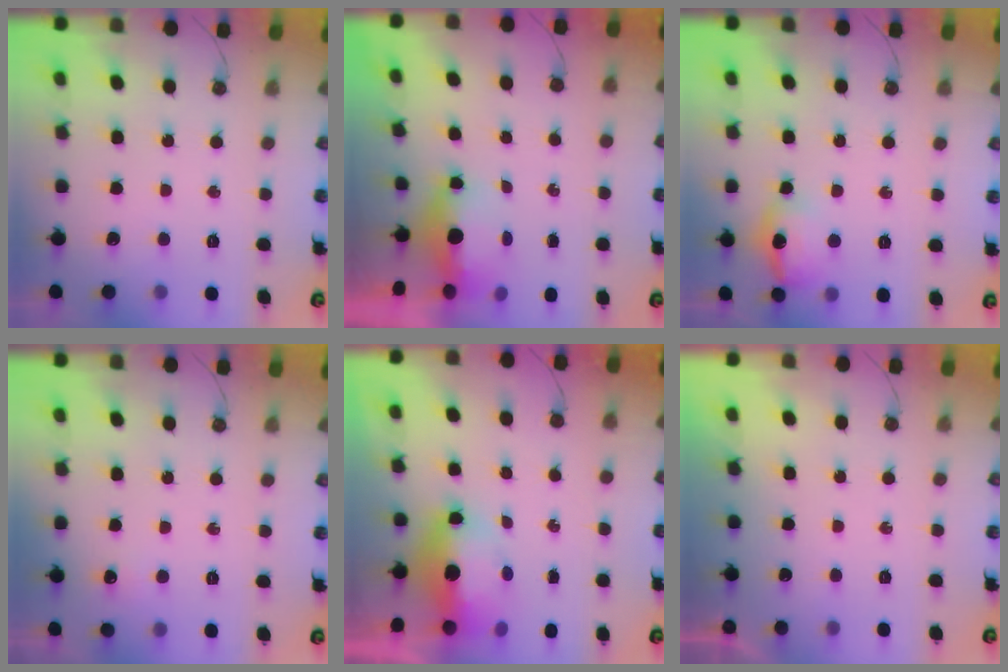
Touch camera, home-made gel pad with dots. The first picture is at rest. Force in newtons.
{"total": 14.6, "press": 7.0, "slide": 12.8}
{"total": 12.8, "press": 12.7, "slide": 0.9}
{"total": 3.9, "press": 3.8, "slide": 0.5}
{"total": 7.4, "press": 7.4, "slide": 0.8}
{"total": 0.0}